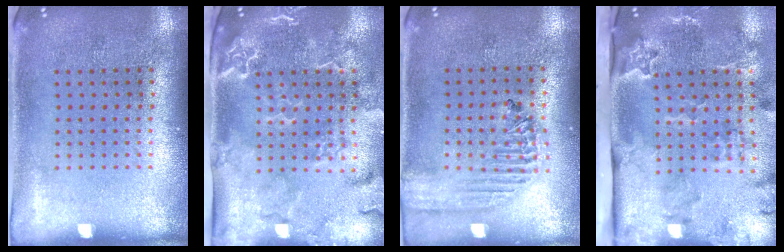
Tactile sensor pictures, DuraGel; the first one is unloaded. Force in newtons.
{"total": 2.9, "press": 2.4, "slide": 1.6}
{"total": 1.9, "press": 1.7, "slide": 0.8}
{"total": 3.6, "press": 2.4, "slide": 2.6}